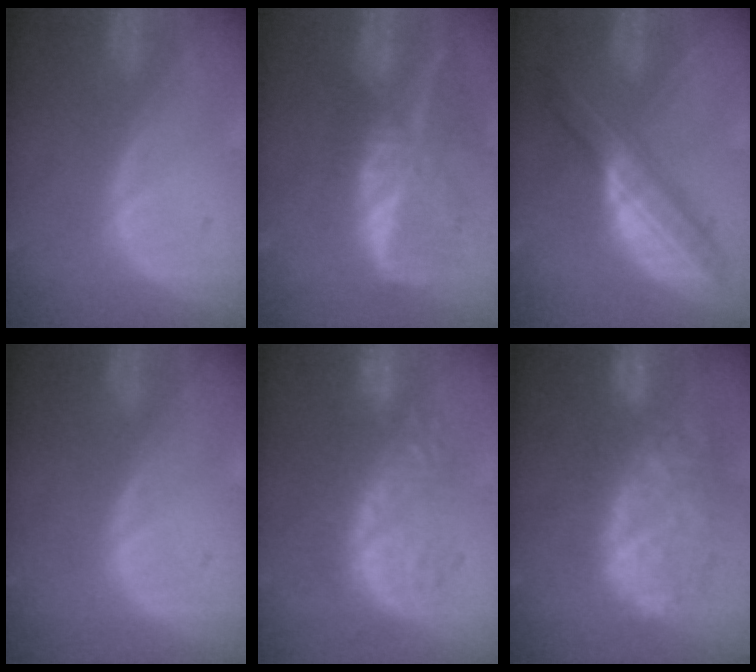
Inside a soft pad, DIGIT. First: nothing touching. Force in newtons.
{"total": 9.5, "press": 8.3, "slide": 4.6}
{"total": 8.1, "press": 8.0, "slide": 0.5}
{"total": 0.0}
{"total": 8.9, "press": 8.6, "slide": 2.3}
{"total": 12.1, "press": 9.9, "slide": 6.9}